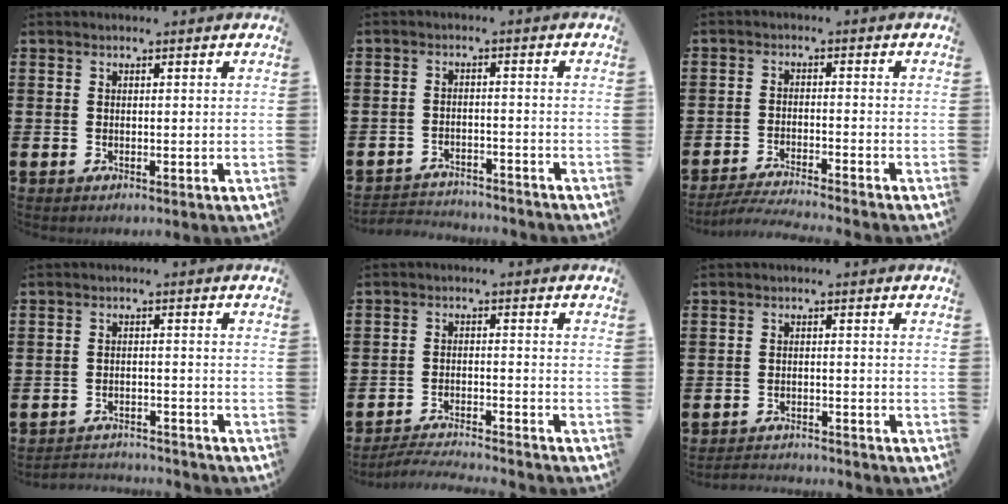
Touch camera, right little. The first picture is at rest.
{"total": 2.6, "force": [-2.6, 0.4, -0.1], "torque": [-0.005, 0.002, -0.056]}
{"total": 3.1, "force": [-3.0, -0.3, 0.9], "torque": [-0.012, -0.002, -0.059]}
{"total": 2.6, "force": [-2.6, 0.1, -0.2], "torque": [-0.004, 0.002, -0.056]}
{"total": 3.1, "force": [-3.1, -0.1, 0.4], "torque": [-0.007, 0.001, -0.064]}
{"total": 2.1, "force": [-2.1, -0.1, -0.1], "torque": [-0.003, 0.002, -0.045]}